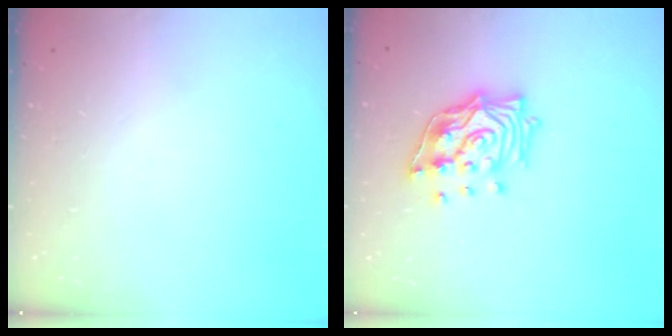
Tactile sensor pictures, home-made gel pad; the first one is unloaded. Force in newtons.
{"total": 15.8, "press": 15.7, "slide": 1.6}